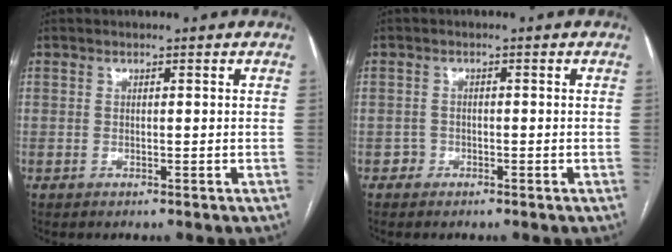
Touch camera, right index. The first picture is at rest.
{"total": 1.4, "force": [-0.8, 1.1, -0.2], "torque": [0.005, 0.008, -0.019]}